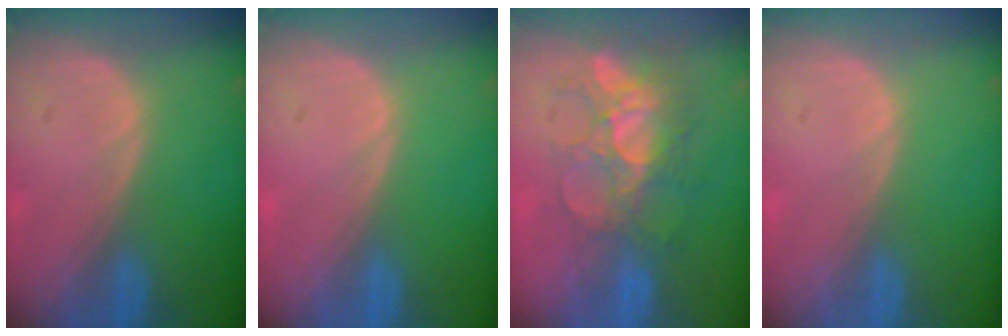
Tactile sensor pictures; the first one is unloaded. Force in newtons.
{"total": 0.0}
{"total": 9.6, "press": 8.4, "slide": 4.5}
{"total": 0.0}